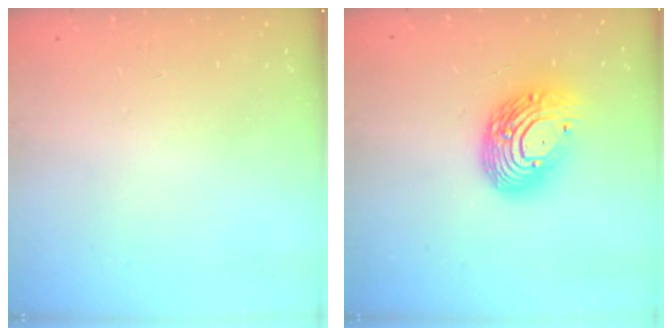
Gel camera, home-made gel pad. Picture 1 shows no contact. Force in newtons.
{"total": 16.4, "press": 16.4, "slide": 1.2}